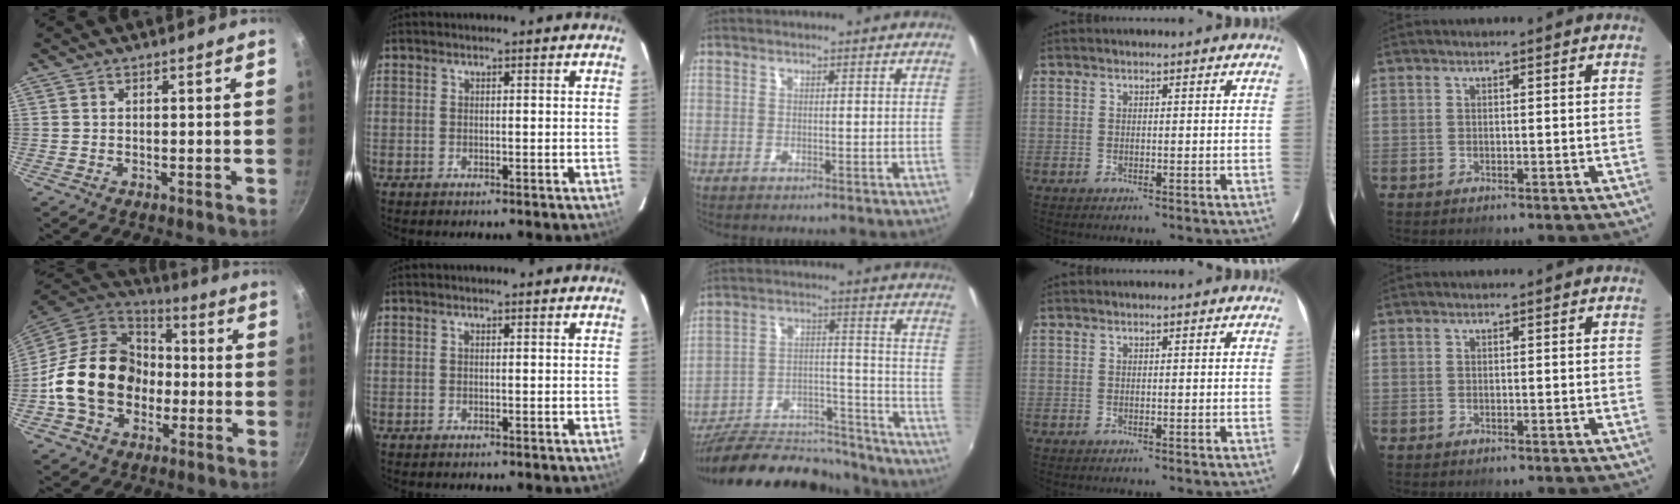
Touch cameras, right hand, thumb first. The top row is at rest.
{"thumb": {"total": 21.3, "force": [-3.2, 16.7, 12.8], "torque": [-0.205, 0.050, -0.060]}, "middle": {"total": 24.3, "force": [-21.0, 7.8, 9.4], "torque": [-0.165, 0.027, -0.295]}}